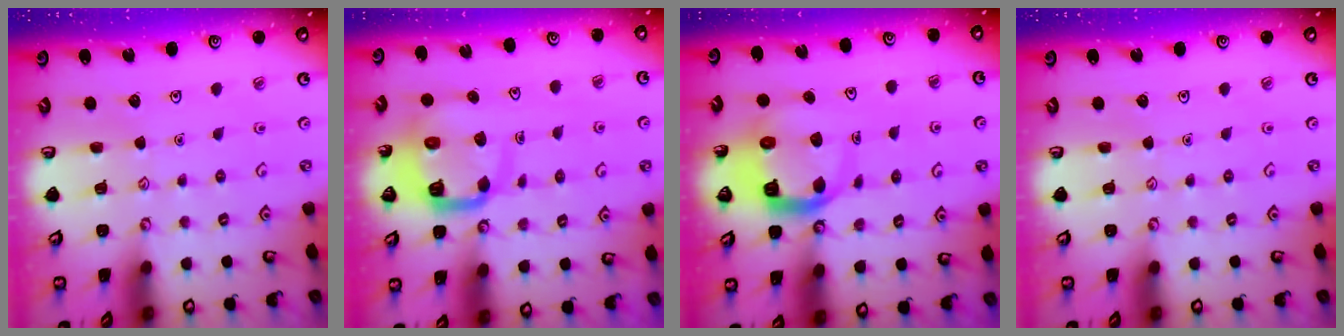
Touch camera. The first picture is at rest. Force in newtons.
{"total": 9.1, "press": 9.0, "slide": 1.1}
{"total": 9.2, "press": 9.2, "slide": 1.0}
{"total": 0.0}